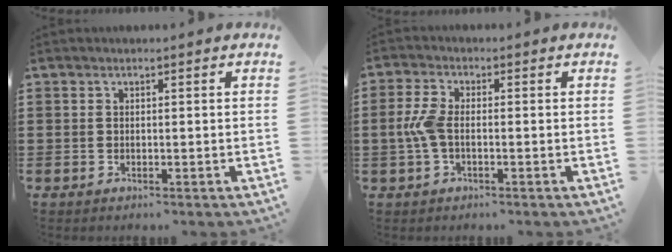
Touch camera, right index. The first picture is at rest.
{"total": 4.4, "force": [-0.7, 1.9, 3.8], "torque": [-0.098, -0.004, -0.021]}